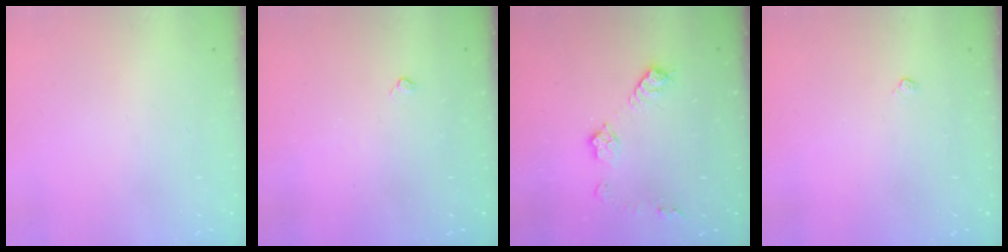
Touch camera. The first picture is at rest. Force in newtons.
{"total": 2.7, "press": 2.7, "slide": 0.6}
{"total": 9.2, "press": 9.2, "slide": 0.3}
{"total": 3.6, "press": 3.5, "slide": 0.6}